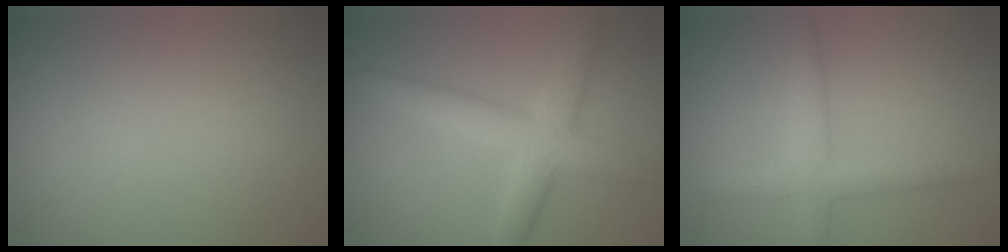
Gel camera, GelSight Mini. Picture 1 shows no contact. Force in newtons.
{"total": 4.8, "press": 4.8, "slide": 0.1}
{"total": 2.7, "press": 2.7, "slide": 0.1}